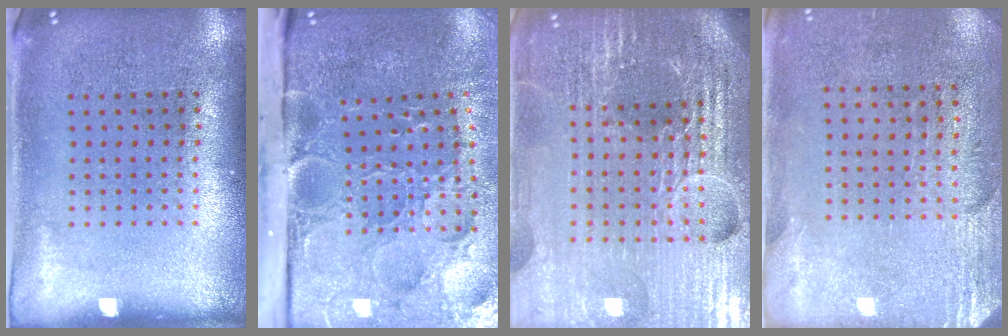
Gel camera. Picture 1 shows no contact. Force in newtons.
{"total": 5.3, "press": 4.1, "slide": 3.3}
{"total": 6.4, "press": 5.6, "slide": 3.0}
{"total": 2.8, "press": 2.4, "slide": 1.3}